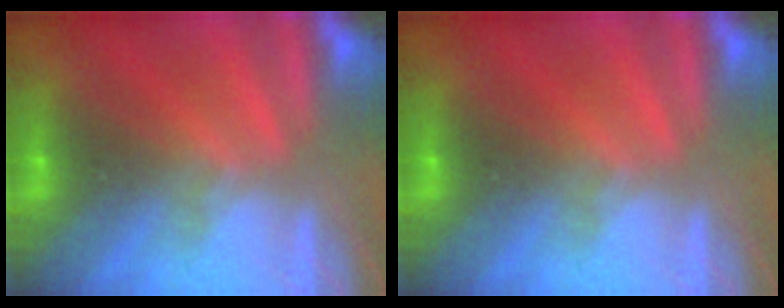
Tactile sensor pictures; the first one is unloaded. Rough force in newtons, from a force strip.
{"total": 0.0}